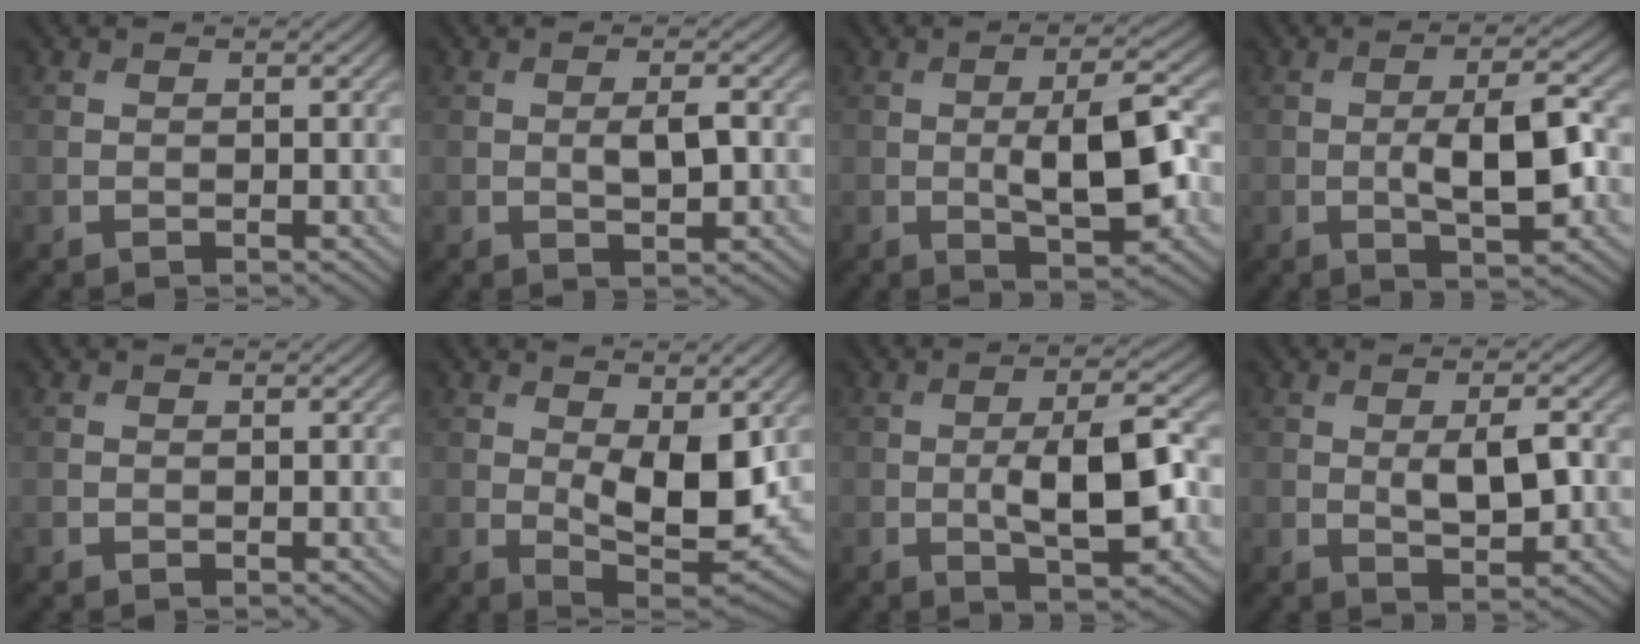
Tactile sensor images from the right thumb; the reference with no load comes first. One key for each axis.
{"total": 3.0, "fx": 0.0, "fy": 1.0, "fz": 2.8, "tx": -0.055, "ty": -0.002, "tz": 0.002}
{"total": 8.9, "fx": -1.0, "fy": 2.7, "fz": 8.4, "tx": -0.133, "ty": 0.004, "tz": -0.018}
{"total": 7.8, "fx": -1.1, "fy": 2.5, "fz": 7.3, "tx": -0.122, "ty": 0.003, "tz": -0.019}
{"total": 0.0}
{"total": 8.5, "fx": 0.6, "fy": 3.6, "fz": 7.6, "tx": -0.140, "ty": -0.013, "tz": 0.020}
{"total": 9.1, "fx": -1.3, "fy": 2.8, "fz": 8.5, "tx": -0.137, "ty": 0.004, "tz": -0.023}
{"total": 5.0, "fx": 0.2, "fy": 1.9, "fz": 4.6, "tx": -0.085, "ty": -0.002, "tz": 0.004}